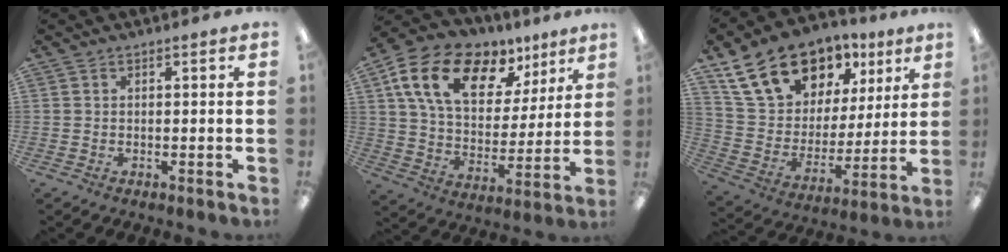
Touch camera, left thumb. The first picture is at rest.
{"total": 18.4, "force": [10.6, 10.5, 10.8], "torque": [-0.197, -0.046, 0.192]}
{"total": 20.4, "force": [13.2, 12.6, 9.0], "torque": [-0.163, -0.064, 0.249]}